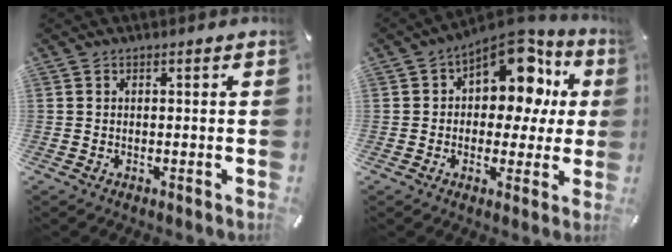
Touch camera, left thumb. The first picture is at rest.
{"total": 15.0, "force": [6.7, 9.4, 9.6], "torque": [-0.134, -0.047, 0.116]}